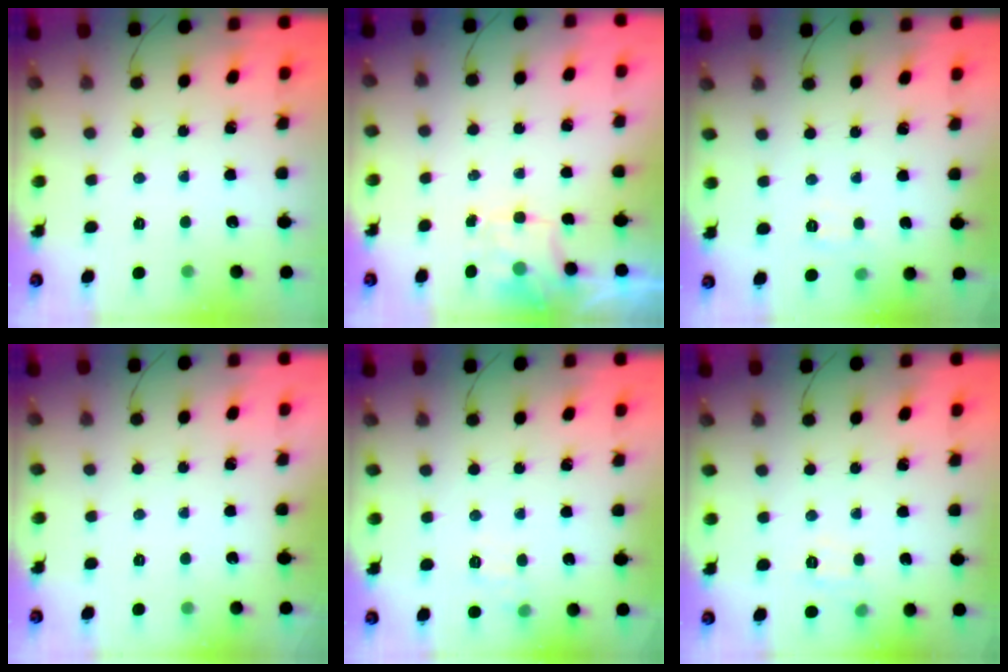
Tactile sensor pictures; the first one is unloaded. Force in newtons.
{"total": 1.5, "press": 1.3, "slide": 0.8}
{"total": 5.6, "press": 5.3, "slide": 1.7}
{"total": 1.9, "press": 1.9, "slide": 0.3}
{"total": 7.1, "press": 6.9, "slide": 1.7}
{"total": 7.0, "press": 6.8, "slide": 1.7}